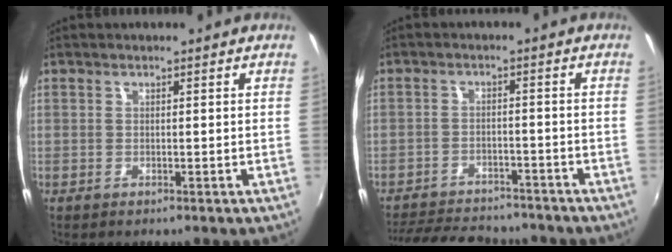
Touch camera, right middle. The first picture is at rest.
{"total": 15.5, "force": [-13.5, 5.1, 5.6], "torque": [-0.133, 0.001, -0.191]}